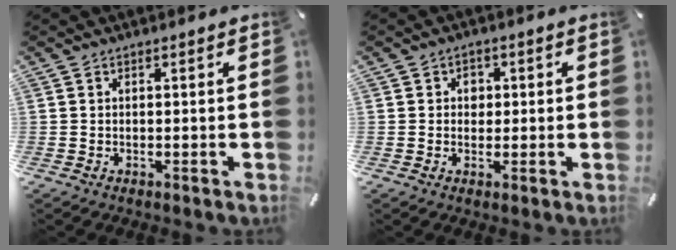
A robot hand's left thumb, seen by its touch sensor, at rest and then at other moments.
{"total": 2.8, "force": [0.0, 2.5, 1.3], "torque": [-0.005, -0.003, -0.008]}